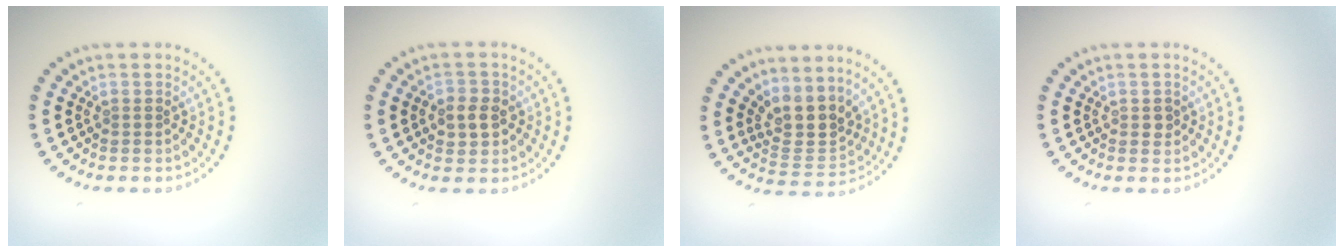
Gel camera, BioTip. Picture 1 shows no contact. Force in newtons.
{"total": 2.6, "press": 2.6, "slide": 0.6}
{"total": 3.9, "press": 3.2, "slide": 2.1}
{"total": 0.9, "press": 0.9, "slide": 0.1}